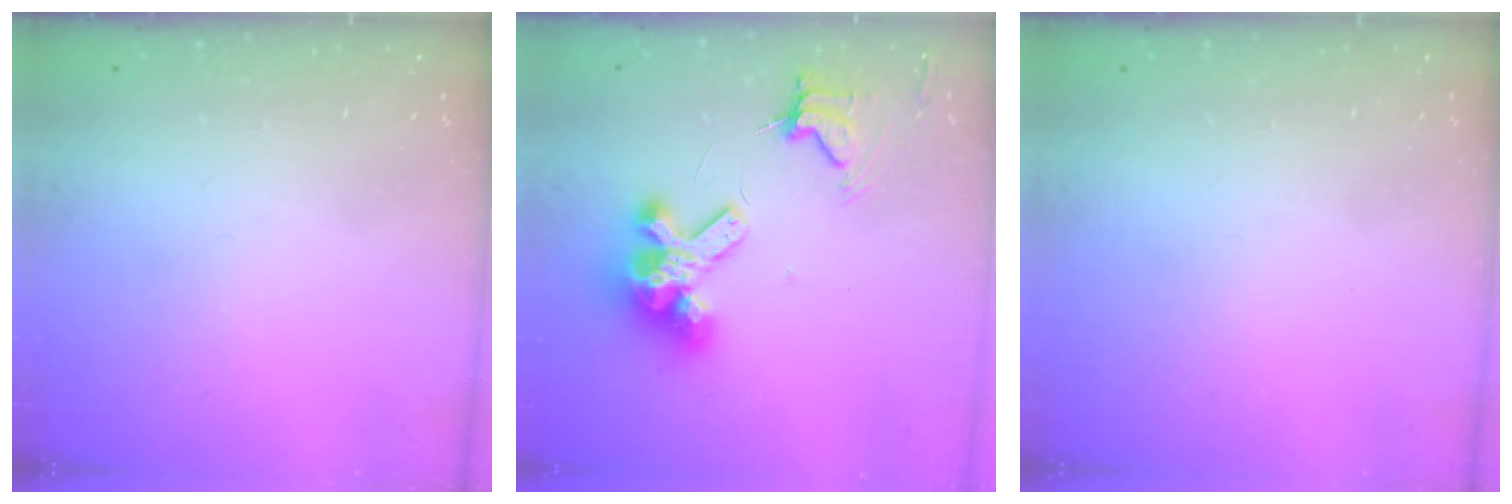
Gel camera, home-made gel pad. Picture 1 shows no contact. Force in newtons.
{"total": 11.4, "press": 11.3, "slide": 1.5}
{"total": 0.0}